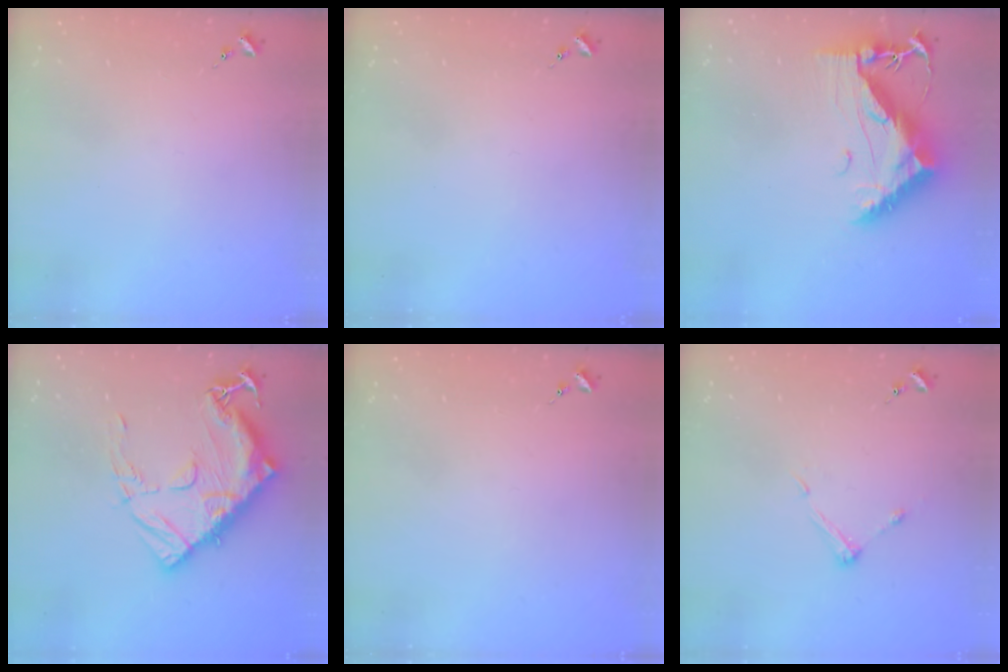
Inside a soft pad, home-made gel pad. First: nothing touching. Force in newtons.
{"total": 0.0}
{"total": 13.2, "press": 13.2, "slide": 1.2}
{"total": 19.9, "press": 19.8, "slide": 1.7}
{"total": 0.0}
{"total": 5.6, "press": 5.5, "slide": 0.7}